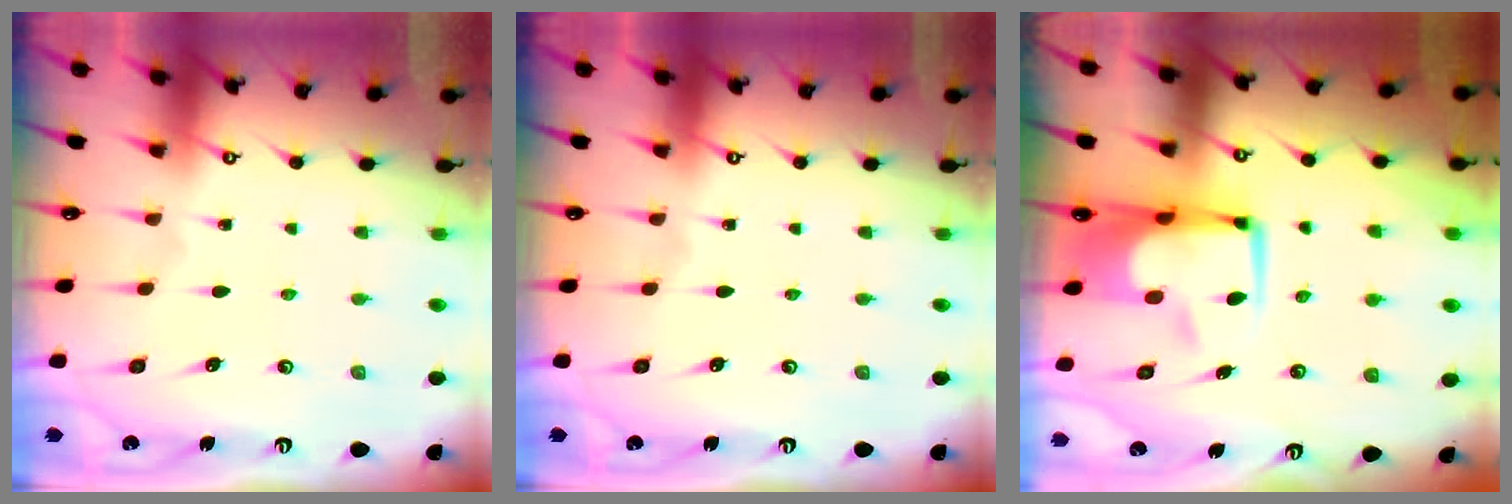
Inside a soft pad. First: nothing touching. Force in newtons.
{"total": 0.0}
{"total": 7.4, "press": 7.3, "slide": 1.1}